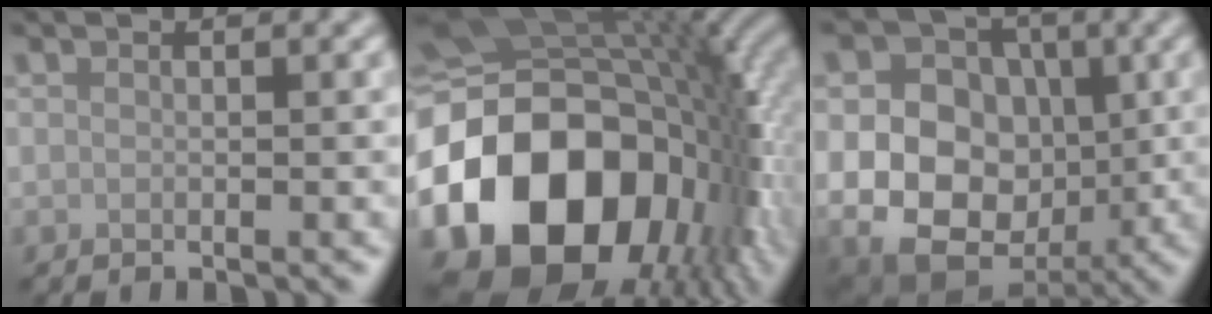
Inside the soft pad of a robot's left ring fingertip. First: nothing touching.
{"total": 19.3, "force": [-5.1, 13.5, 12.9], "torque": [-0.259, -0.040, -0.078]}
{"total": 15.3, "force": [-1.1, 12.5, 8.8], "torque": [-0.140, 0.003, -0.039]}